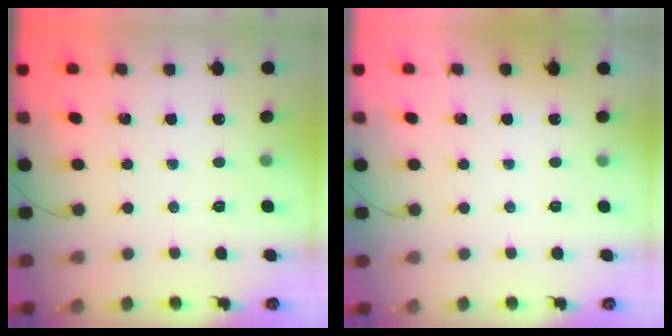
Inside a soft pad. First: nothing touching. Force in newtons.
{"total": 1.8, "press": 1.8, "slide": 0.3}